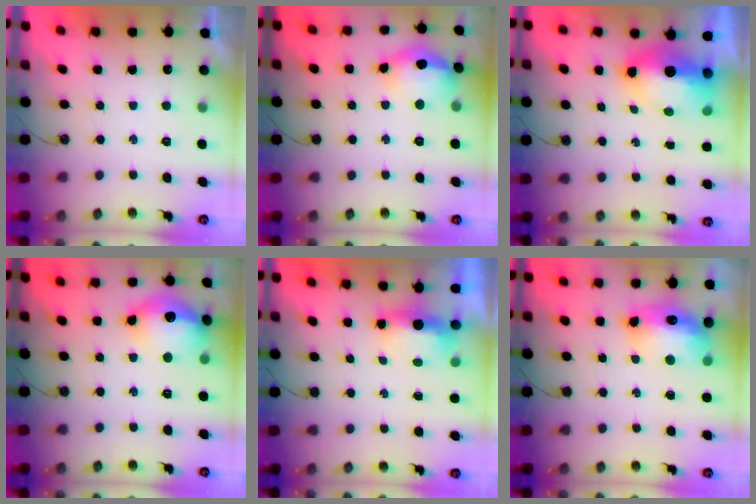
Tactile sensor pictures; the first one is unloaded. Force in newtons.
{"total": 14.5, "press": 14.3, "slide": 2.0}
{"total": 10.6, "press": 10.5, "slide": 1.8}
{"total": 16.7, "press": 16.7, "slide": 1.5}
{"total": 5.1, "press": 4.9, "slide": 1.2}
{"total": 13.4, "press": 13.4, "slide": 1.2}